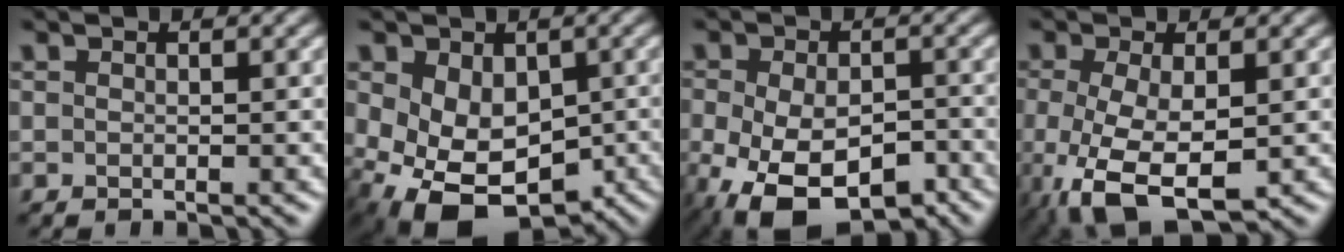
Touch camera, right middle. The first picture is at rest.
{"total": 9.2, "force": [-2.4, 6.2, 6.3], "torque": [-0.120, -0.032, -0.026]}
{"total": 11.4, "force": [-5.5, 6.4, 7.7], "torque": [-0.148, -0.044, -0.083]}
{"total": 6.7, "force": [-1.9, 3.0, 5.7], "torque": [-0.131, -0.017, -0.030]}